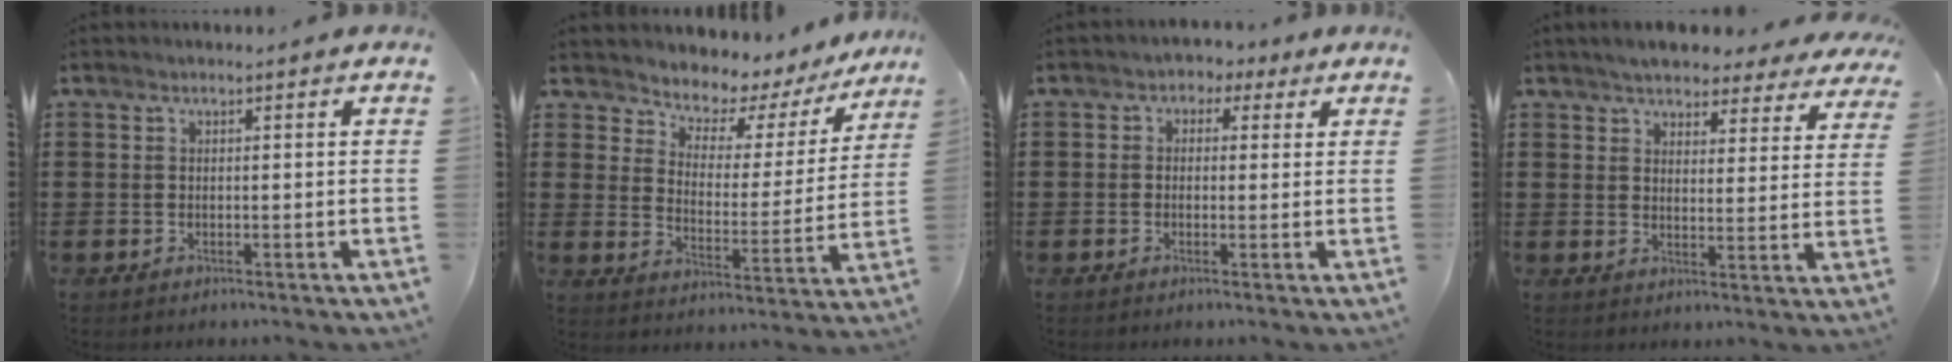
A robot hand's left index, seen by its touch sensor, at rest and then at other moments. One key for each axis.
{"total": 4.4, "fx": 4.1, "fy": 1.7, "fz": 0.3, "tx": -0.037, "ty": -0.036, "tz": 0.063}
{"total": 1.6, "fx": 0.2, "fy": 1.5, "fz": 0.6, "tx": -0.019, "ty": 0.008, "tz": 0.000}
{"total": 4.7, "fx": 4.6, "fy": 1.0, "fz": 0.6, "tx": -0.035, "ty": -0.016, "tz": 0.081}